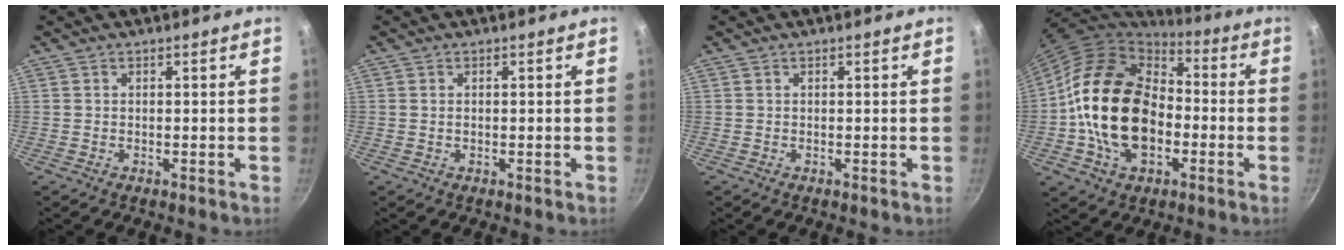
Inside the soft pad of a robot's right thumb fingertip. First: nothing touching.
{"total": 0.6, "force": [0.0, 0.5, 0.4], "torque": [-0.005, 0.002, 0.001]}
{"total": 0.0}
{"total": 21.5, "force": [-2.8, 15.0, 15.2], "torque": [-0.248, 0.038, -0.053]}